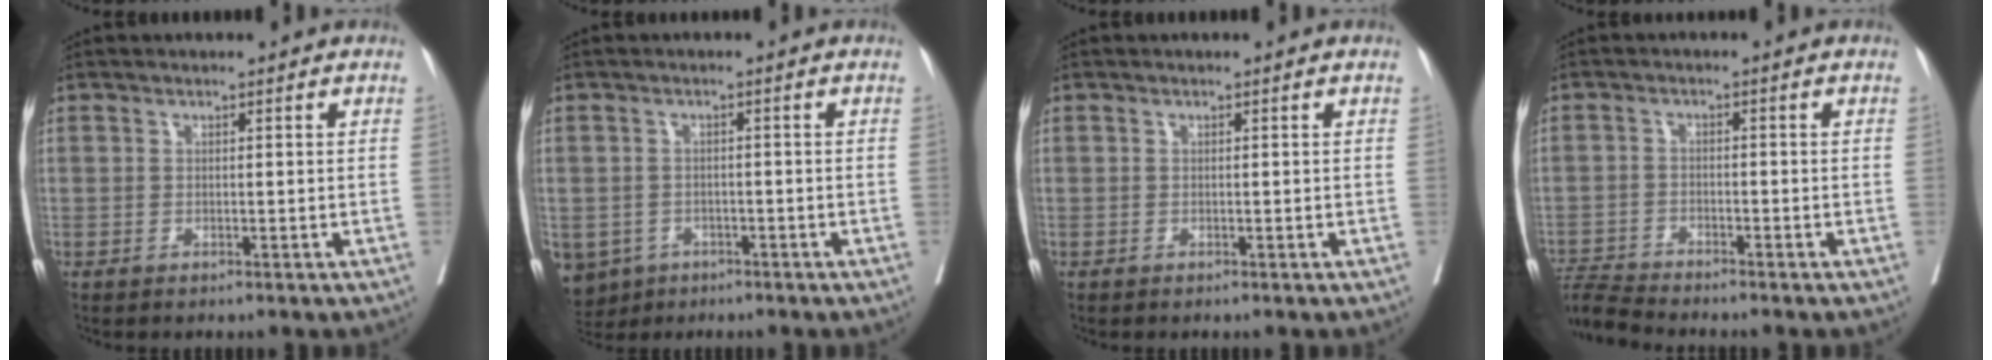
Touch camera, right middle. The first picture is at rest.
{"total": 8.0, "force": [-4.4, 6.2, 2.2], "torque": [-0.060, -0.003, -0.064]}
{"total": 0.0}
{"total": 5.3, "force": [-5.1, -1.2, 0.4], "torque": [-0.011, -0.007, -0.097]}